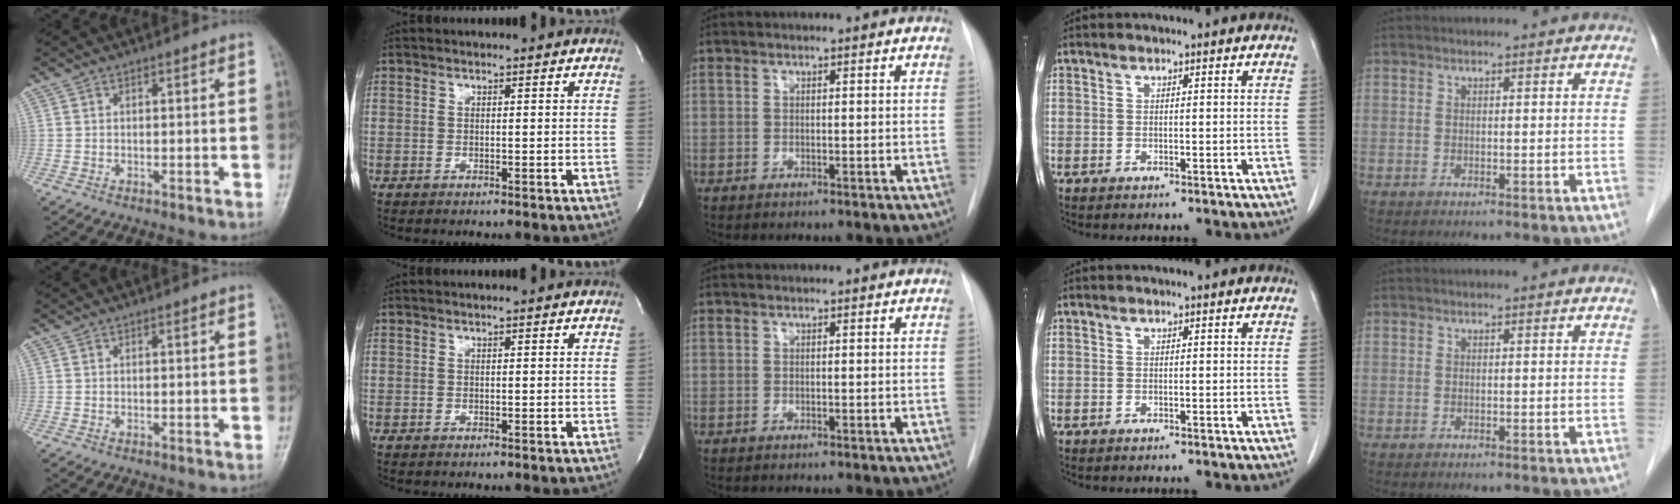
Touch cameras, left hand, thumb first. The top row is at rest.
{}